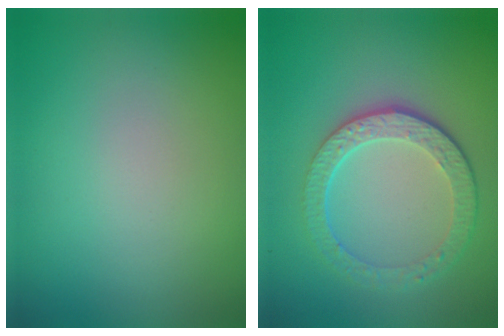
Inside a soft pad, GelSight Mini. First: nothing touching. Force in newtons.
{"total": 4.8, "press": 3.4, "slide": 3.4}